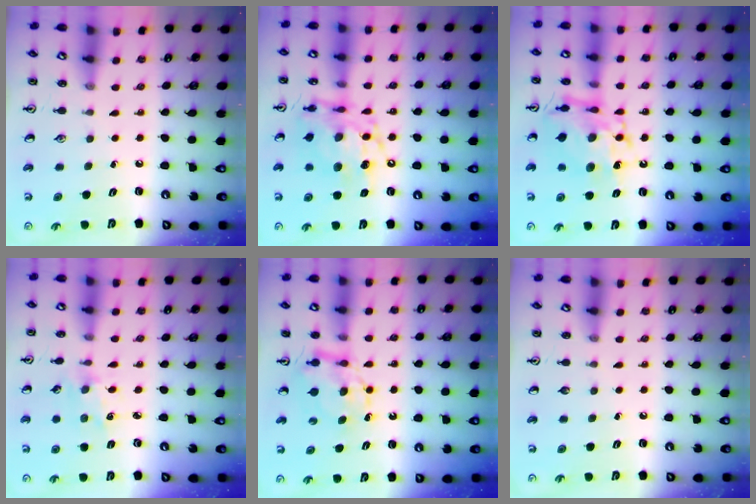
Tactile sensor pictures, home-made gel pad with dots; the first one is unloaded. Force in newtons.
{"total": 14.2, "press": 14.2, "slide": 1.2}
{"total": 13.1, "press": 13.0, "slide": 1.4}
{"total": 2.6, "press": 2.6, "slide": 0.4}
{"total": 5.9, "press": 5.9, "slide": 0.3}
{"total": 0.0}